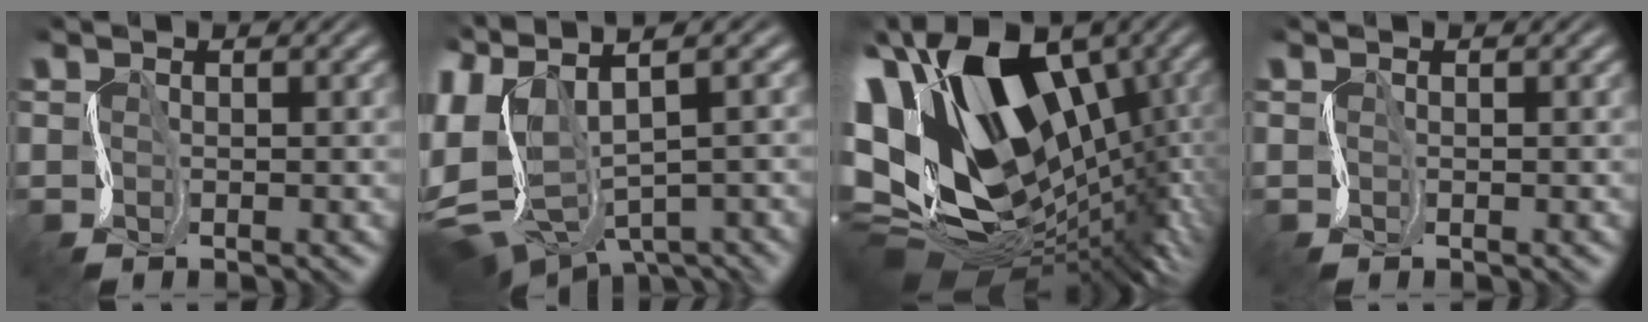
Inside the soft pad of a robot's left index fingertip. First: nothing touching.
{"total": 6.6, "force": [-0.6, 3.5, 5.5], "torque": [-0.143, -0.012, 0.003]}
{"total": 17.2, "force": [1.4, 10.9, 13.2], "torque": [-0.207, -0.010, 0.065]}
{"total": 0.0}